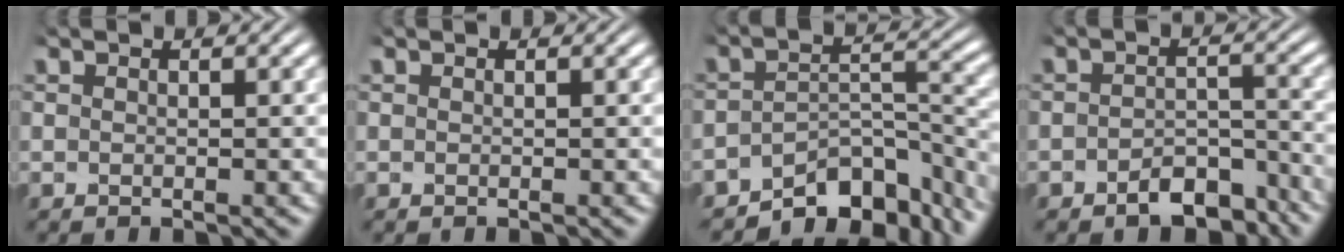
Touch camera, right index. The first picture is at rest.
{"total": 0.0}
{"total": 10.2, "force": [-7.6, 4.2, 5.3], "torque": [-0.063, -0.020, -0.108]}
{"total": 4.8, "force": [-4.1, 1.8, 1.6], "torque": [-0.001, 0.001, -0.068]}